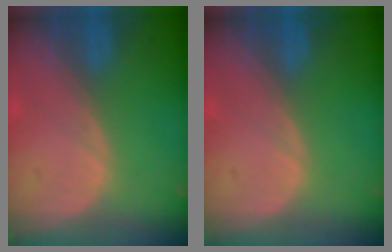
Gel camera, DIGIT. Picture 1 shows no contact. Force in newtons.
{"total": 0.0}